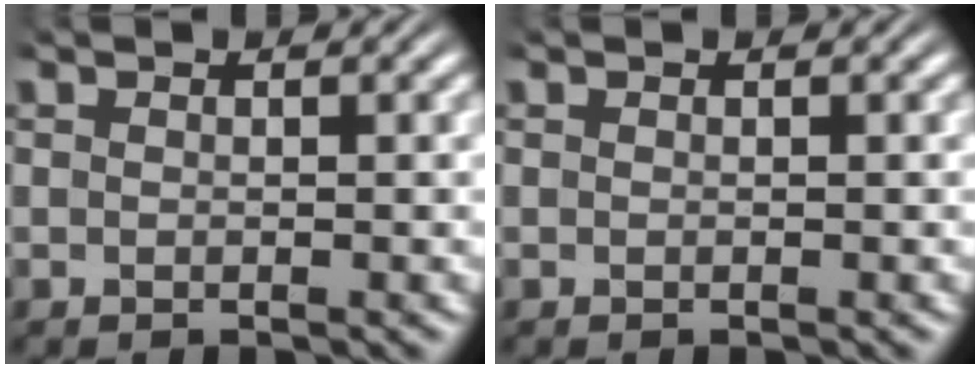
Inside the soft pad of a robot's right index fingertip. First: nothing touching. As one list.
[{"total": 0.0}]